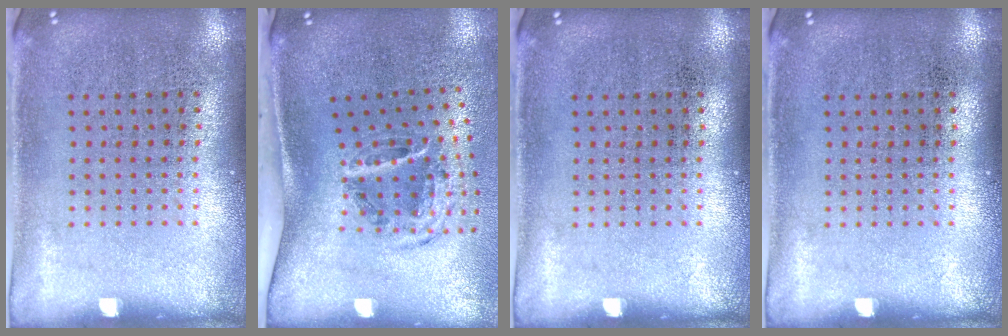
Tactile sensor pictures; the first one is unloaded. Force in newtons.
{"total": 2.0, "press": 1.2, "slide": 1.6}
{"total": 0.0}
{"total": 0.0}